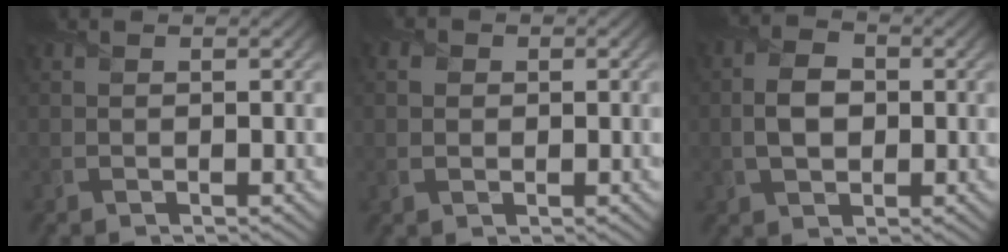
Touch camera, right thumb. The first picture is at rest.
{"total": 2.5, "force": [0.5, 2.1, 1.3], "torque": [-0.032, 0.004, -0.002]}
{"total": 4.4, "force": [-0.2, 3.0, 3.2], "torque": [-0.066, 0.001, -0.007]}